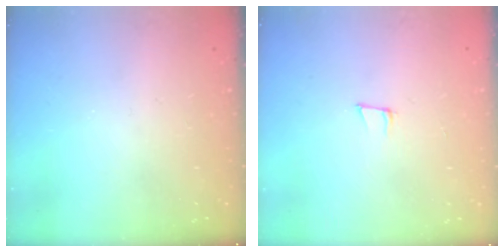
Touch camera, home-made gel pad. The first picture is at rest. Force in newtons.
{"total": 5.8, "press": 4.7, "slide": 3.4}